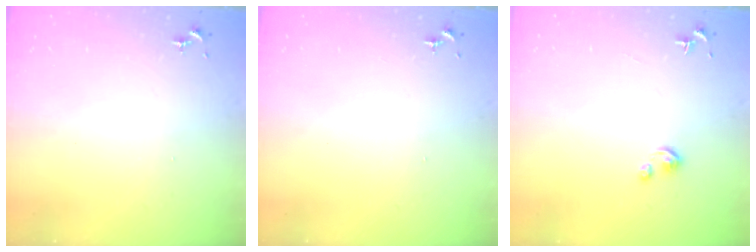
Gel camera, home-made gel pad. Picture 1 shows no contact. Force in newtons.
{"total": 0.0}
{"total": 2.6, "press": 2.6, "slide": 0.2}